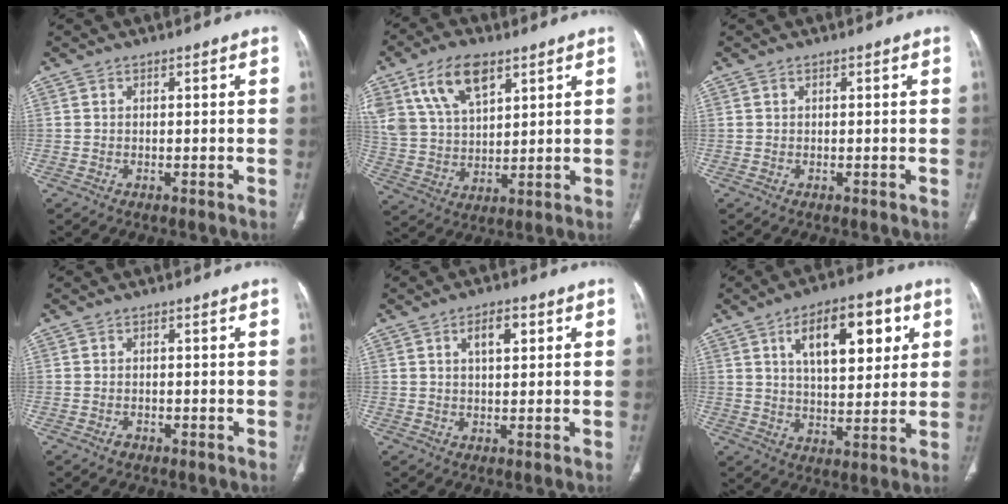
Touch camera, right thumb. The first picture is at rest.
{"total": 13.4, "force": [7.3, 6.9, 8.8], "torque": [-0.152, -0.019, 0.146]}
{"total": 0.0}
{"total": 1.1, "force": [-0.7, 0.7, 0.5], "torque": [-0.008, 0.004, -0.010]}
{"total": 4.5, "force": [1.7, 2.1, 3.7], "torque": [-0.054, 0.001, 0.027]}
{"total": 15.9, "force": [6.0, 7.4, 12.8], "torque": [-0.157, -0.009, 0.094]}